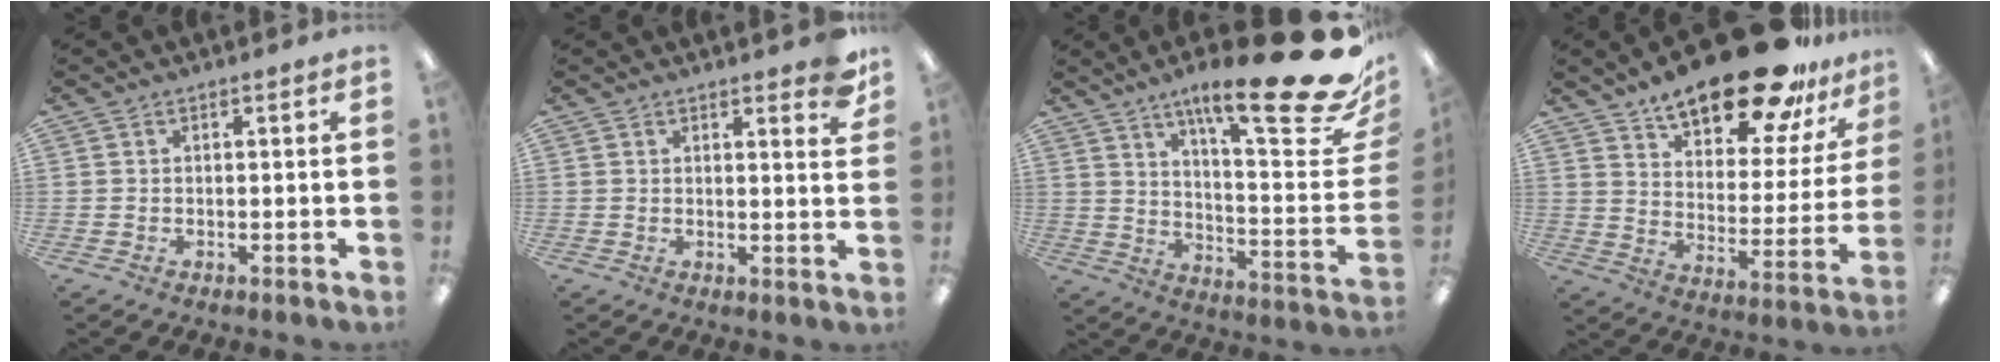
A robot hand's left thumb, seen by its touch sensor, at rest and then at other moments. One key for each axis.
{"total": 4.4, "fx": 3.4, "fy": 1.1, "fz": 2.5, "tx": -0.018, "ty": -0.024, "tz": 0.053}
{"total": 25.0, "fx": 16.4, "fy": 4.0, "fz": 18.4, "tx": -0.278, "ty": -0.115, "tz": 0.257}
{"total": 22.1, "fx": 17.4, "fy": 7.1, "fz": 11.6, "tx": -0.176, "ty": -0.110, "tz": 0.291}